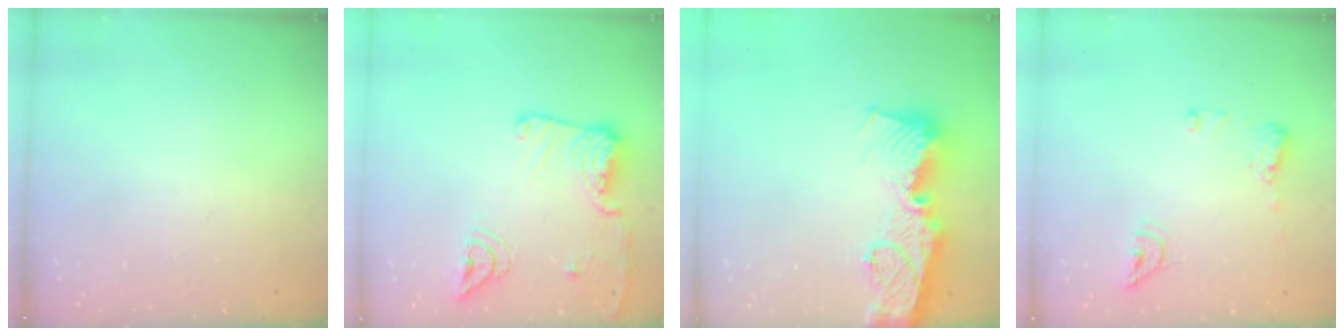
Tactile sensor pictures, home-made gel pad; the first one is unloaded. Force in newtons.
{"total": 15.4, "press": 15.3, "slide": 1.9}
{"total": 19.6, "press": 19.5, "slide": 1.9}
{"total": 9.1, "press": 9.1, "slide": 1.1}